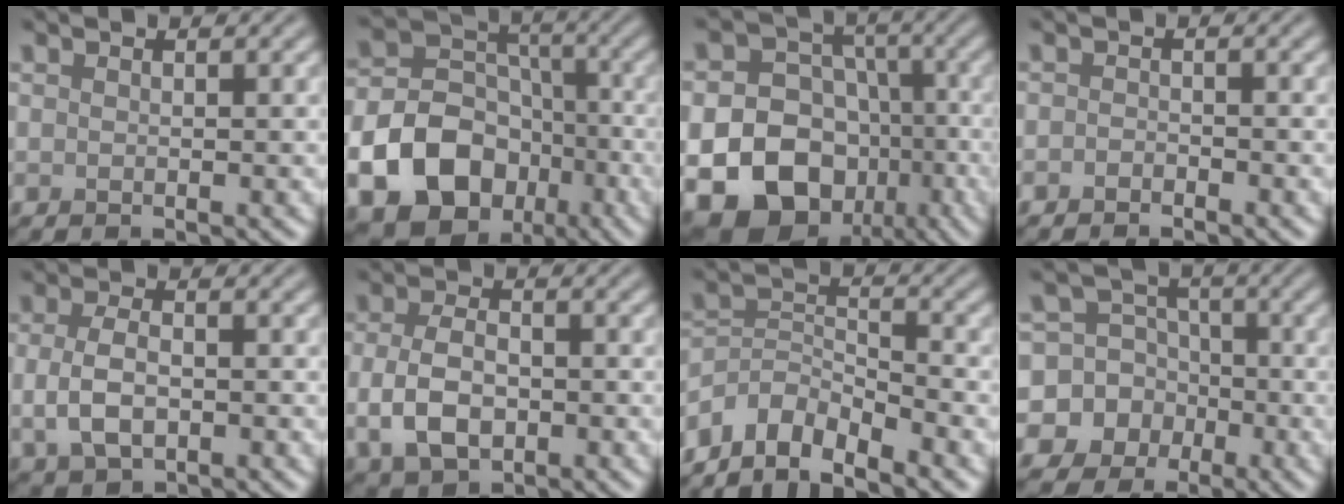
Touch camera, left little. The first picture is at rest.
{"total": 17.6, "force": [-8.0, 13.9, 7.2], "torque": [-0.139, -0.042, -0.152]}
{"total": 20.8, "force": [-7.9, 17.6, 7.7], "torque": [-0.150, -0.059, -0.147]}
{"total": 0.9, "force": [-0.9, 0.3, 0.2], "torque": [-0.001, 0.002, -0.019]}
{"total": 4.0, "force": [-0.6, 2.4, 3.1], "torque": [-0.069, -0.005, -0.011]}
{"total": 5.0, "force": [-1.0, 3.1, 3.7], "torque": [-0.079, -0.005, -0.022]}
{"total": 5.0, "force": [-4.4, 1.7, 1.8], "torque": [-0.026, 0.000, -0.090]}
{"total": 12.3, "force": [-3.8, 11.4, 2.4], "torque": [-0.085, -0.001, -0.082]}